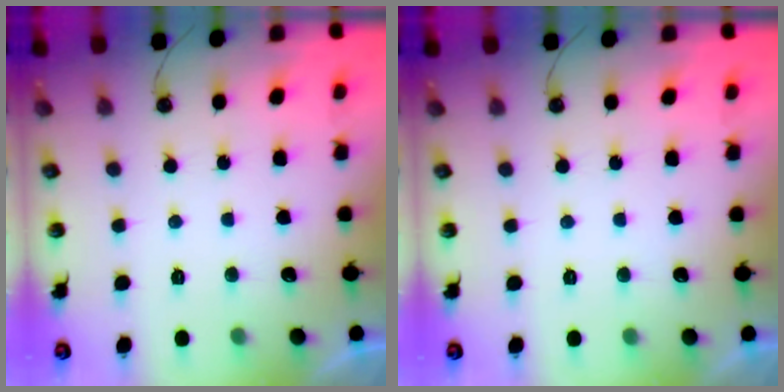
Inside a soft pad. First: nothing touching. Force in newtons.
{"total": 0.0}